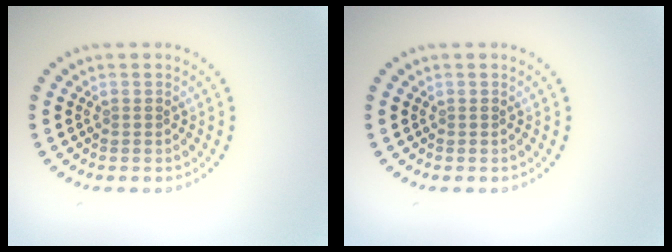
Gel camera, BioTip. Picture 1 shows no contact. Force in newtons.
{"total": 0.0}